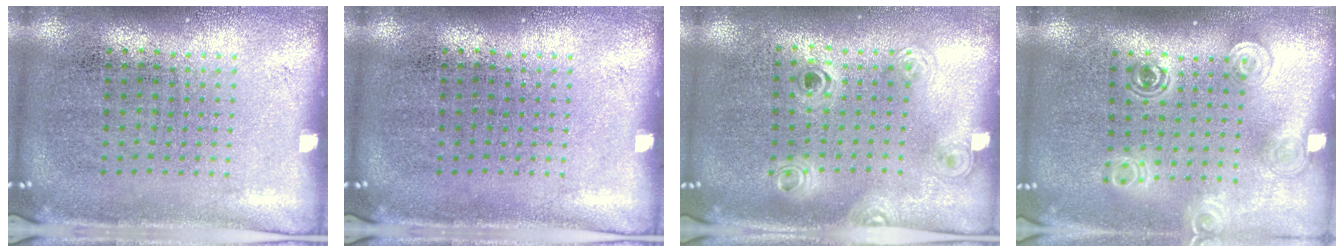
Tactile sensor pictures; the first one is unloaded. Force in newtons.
{"total": 0.0}
{"total": 1.2, "press": 1.0, "slide": 0.7}
{"total": 1.4, "press": 1.2, "slide": 0.7}